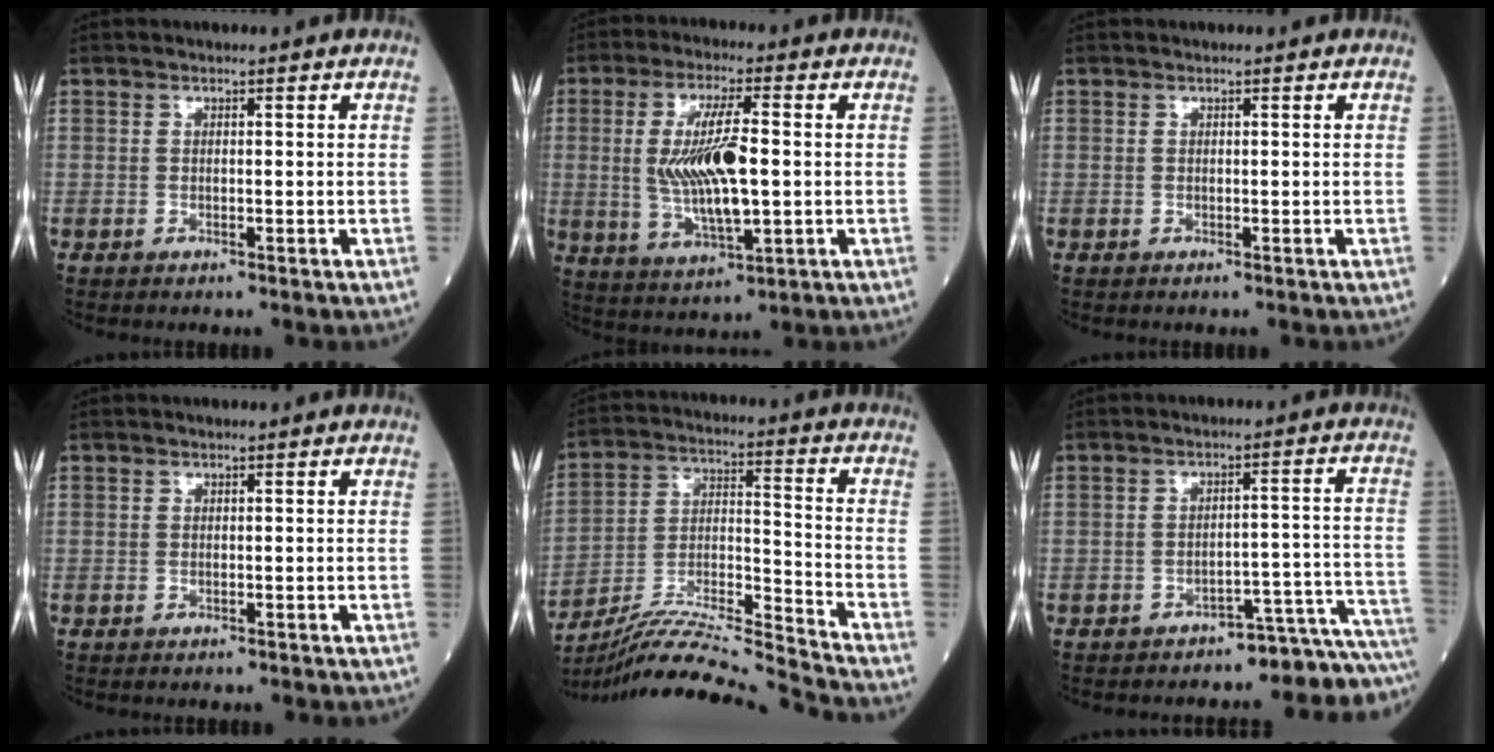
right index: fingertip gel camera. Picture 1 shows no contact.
{"total": 11.1, "force": [0.1, 2.4, 10.9], "torque": [-0.217, -0.003, 0.006]}
{"total": 0.0}
{"total": 0.0}
{"total": 16.6, "force": [-15.9, -2.6, 4.3], "torque": [-0.077, 0.010, -0.282]}
{"total": 11.2, "force": [-11.0, 0.8, 1.8], "torque": [0.012, 0.052, -0.134]}